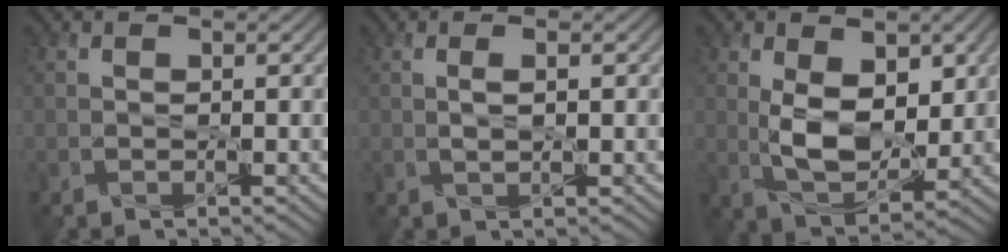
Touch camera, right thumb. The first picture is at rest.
{"total": 1.4, "force": [0.3, 0.4, 1.3], "torque": [-0.026, 0.002, 0.005]}
{"total": 8.0, "force": [1.1, 4.7, 6.3], "torque": [-0.123, -0.007, 0.022]}